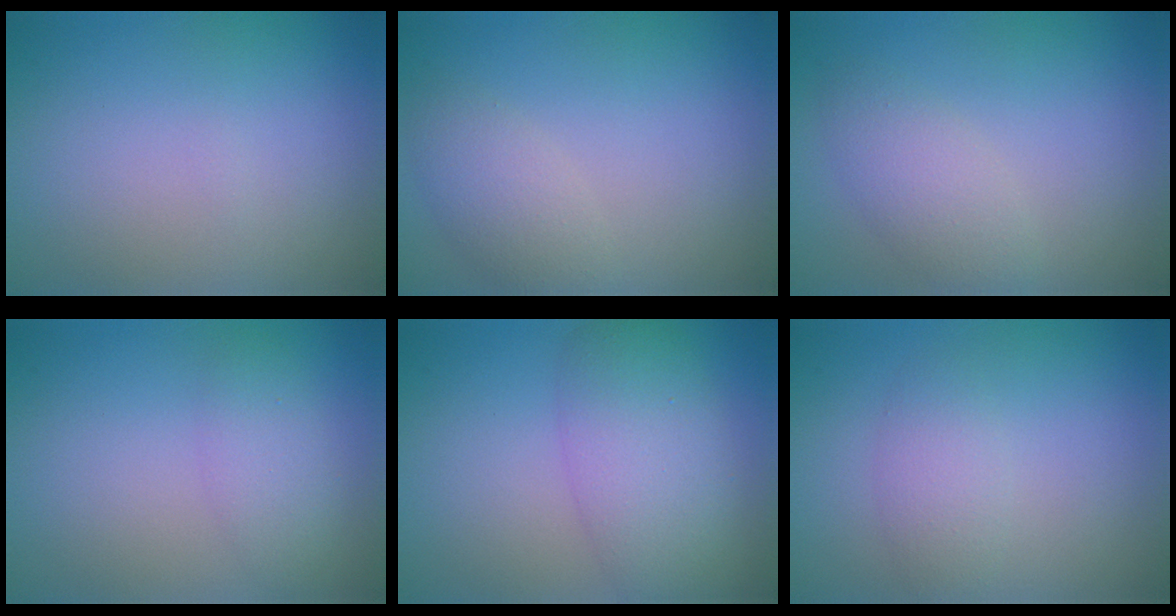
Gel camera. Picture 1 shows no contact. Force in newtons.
{"total": 2.6, "press": 2.6, "slide": 0.1}
{"total": 3.0, "press": 3.0, "slide": 0.1}
{"total": 2.2, "press": 2.2, "slide": 0.1}
{"total": 5.6, "press": 5.6, "slide": 0.0}
{"total": 2.1, "press": 2.1, "slide": 0.1}